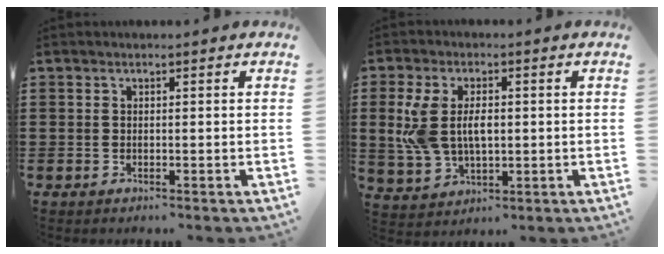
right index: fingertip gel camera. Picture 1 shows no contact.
{"total": 7.4, "force": [0.7, 4.2, 6.0], "torque": [-0.148, 0.004, 0.005]}